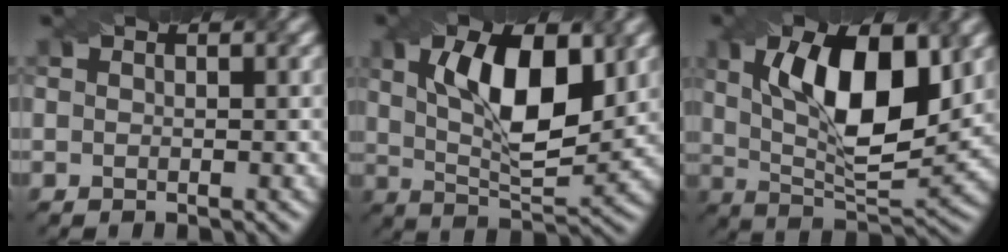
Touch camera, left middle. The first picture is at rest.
{"total": 9.6, "force": [2.6, 3.9, 8.4], "torque": [-0.144, 0.004, 0.044]}
{"total": 11.4, "force": [2.9, 4.5, 10.0], "torque": [-0.161, 0.006, 0.048]}